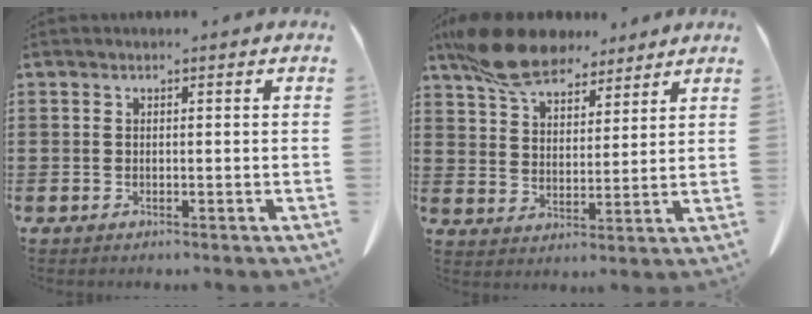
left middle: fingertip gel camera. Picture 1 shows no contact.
{"total": 10.7, "force": [8.9, 3.8, 4.4], "torque": [-0.109, -0.022, 0.171]}